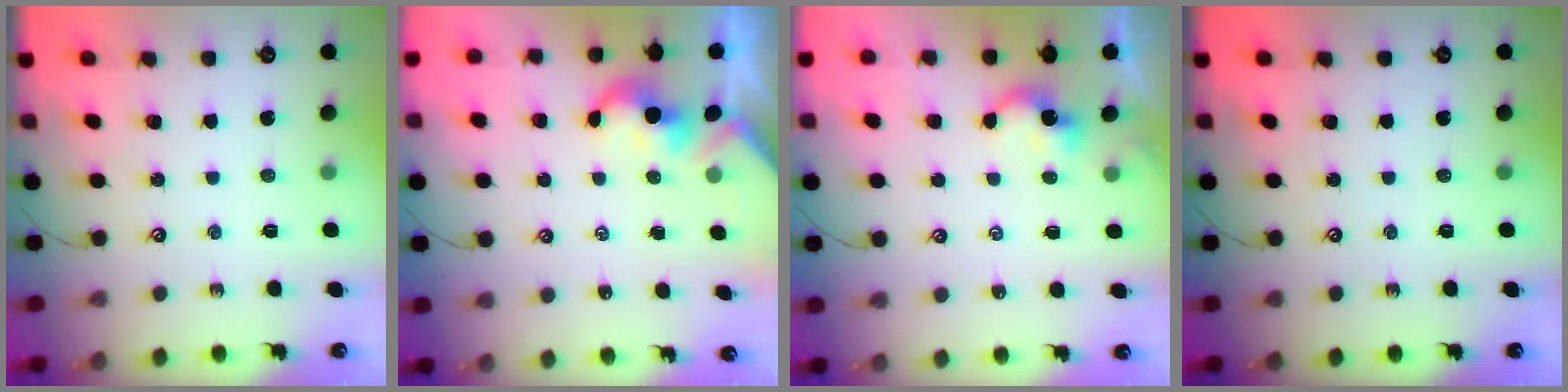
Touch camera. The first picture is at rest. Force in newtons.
{"total": 1.3, "press": 1.3, "slide": 0.2}
{"total": 0.9, "press": 0.8, "slide": 0.4}
{"total": 0.0}